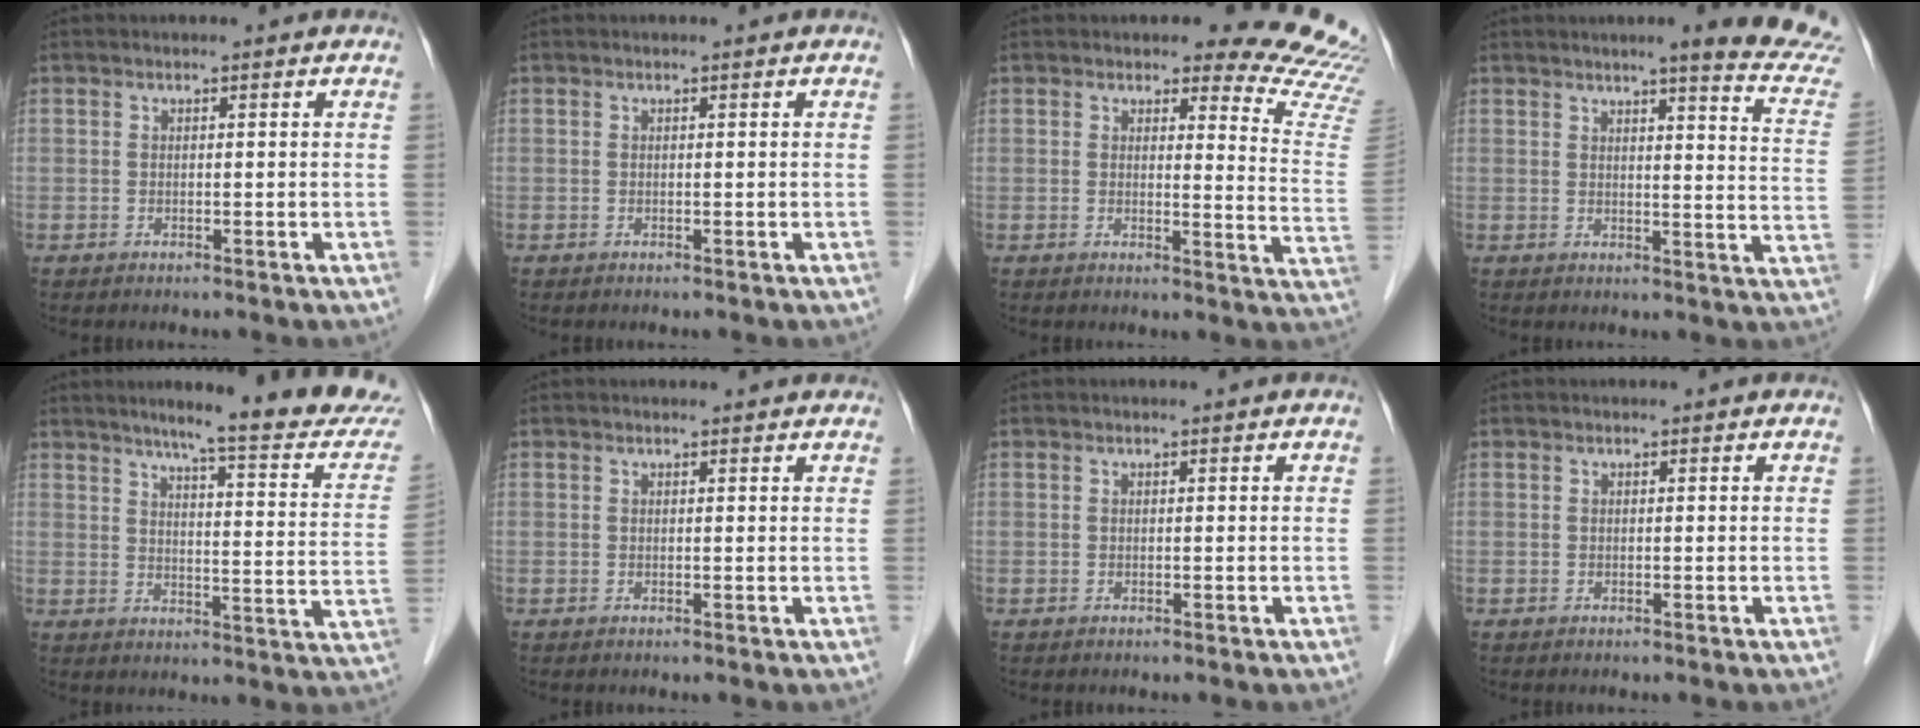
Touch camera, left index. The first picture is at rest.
{"total": 0.0}
{"total": 12.6, "force": [12.3, 1.7, 2.6], "torque": [0.003, -0.117, 0.096]}
{"total": 14.2, "force": [13.0, -0.6, 5.7], "torque": [-0.059, -0.080, 0.129]}
{"total": 18.1, "force": [15.9, 0.0, 8.7], "torque": [-0.111, -0.057, 0.190]}
{"total": 2.1, "force": [2.1, 0.4, 0.3], "torque": [-0.014, 0.008, 0.018]}
{"total": 0.0}
{"total": 0.0}